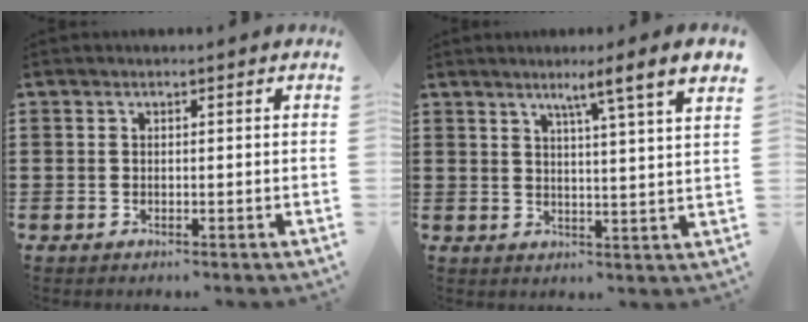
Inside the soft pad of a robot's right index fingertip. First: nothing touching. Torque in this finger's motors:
{"motor_torque": [0.74, 0.52, 0.24, 0.12]}